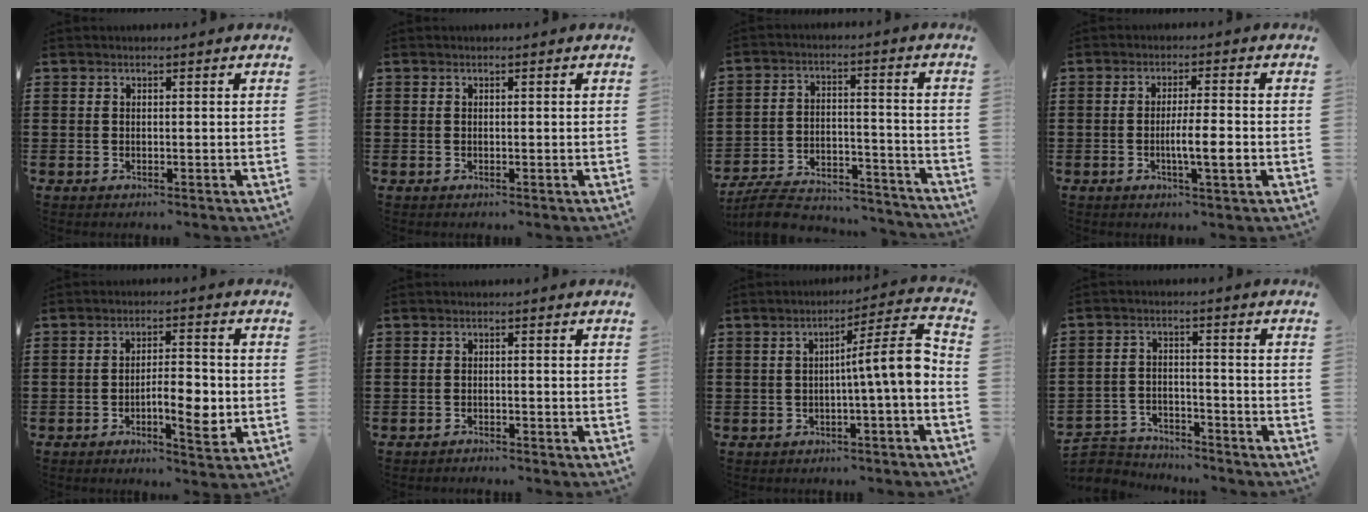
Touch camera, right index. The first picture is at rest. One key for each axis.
{"total": 0.0}
{"total": 7.5, "fx": -7.0, "fy": 1.7, "fz": 2.1, "tx": -0.037, "ty": 0.018, "tz": -0.136}
{"total": 5.1, "fx": -1.3, "fy": 0.6, "fz": 4.9, "tx": -0.083, "ty": -0.003, "tz": -0.023}
{"total": 5.9, "fx": -1.7, "fy": 2.1, "fz": 5.3, "tx": -0.089, "ty": 0.007, "tz": -0.031}
{"total": 1.2, "fx": -1.2, "fy": 0.1, "fz": 0.0, "tx": -0.003, "ty": 0.002, "tz": -0.026}
{"total": 8.6, "fx": -0.4, "fy": 1.0, "fz": 8.5, "tx": -0.128, "ty": -0.013, "tz": -0.014}
{"total": 4.3, "fx": -4.2, "fy": 1.0, "fz": -0.1, "tx": -0.013, "ty": 0.004, "tz": -0.093}